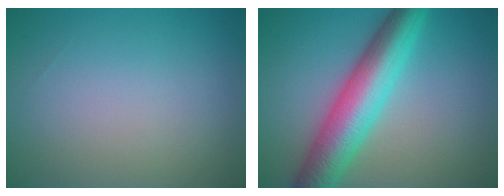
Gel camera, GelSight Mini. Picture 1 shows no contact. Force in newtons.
{"total": 8.1, "press": 8.1, "slide": 0.1}